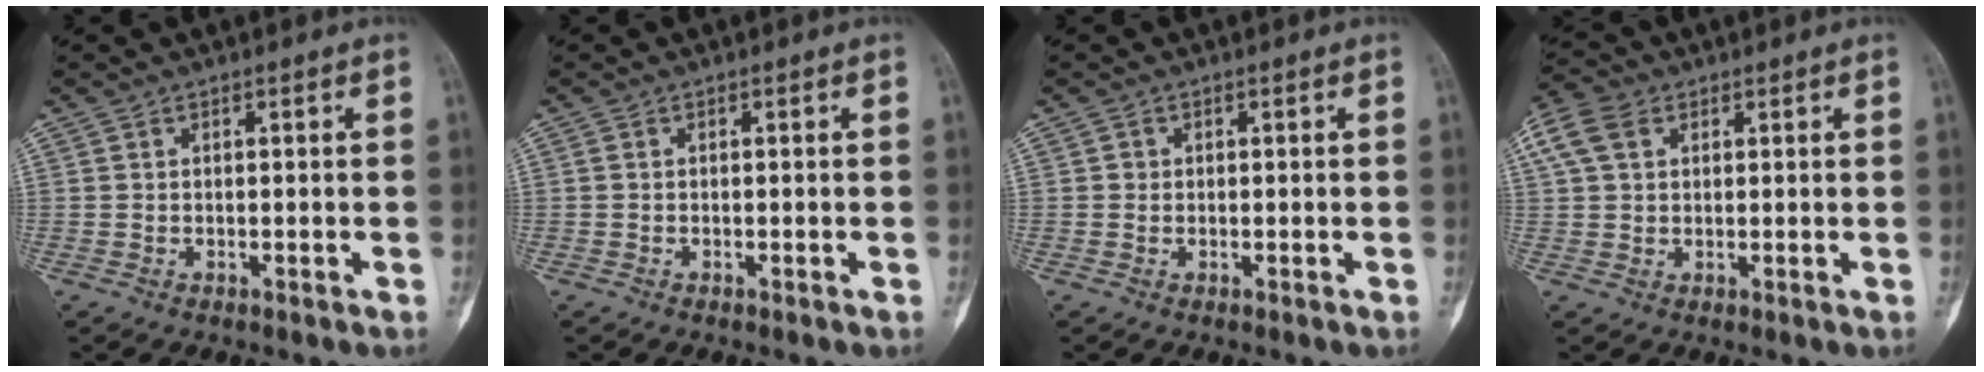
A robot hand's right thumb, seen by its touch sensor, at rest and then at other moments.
{"total": 0.0}
{"total": 0.7, "force": [0.0, 0.7, 0.1], "torque": [0.004, 0.003, 0.001]}
{"total": 7.6, "force": [3.1, 5.3, 4.5], "torque": [-0.093, 0.017, 0.059]}